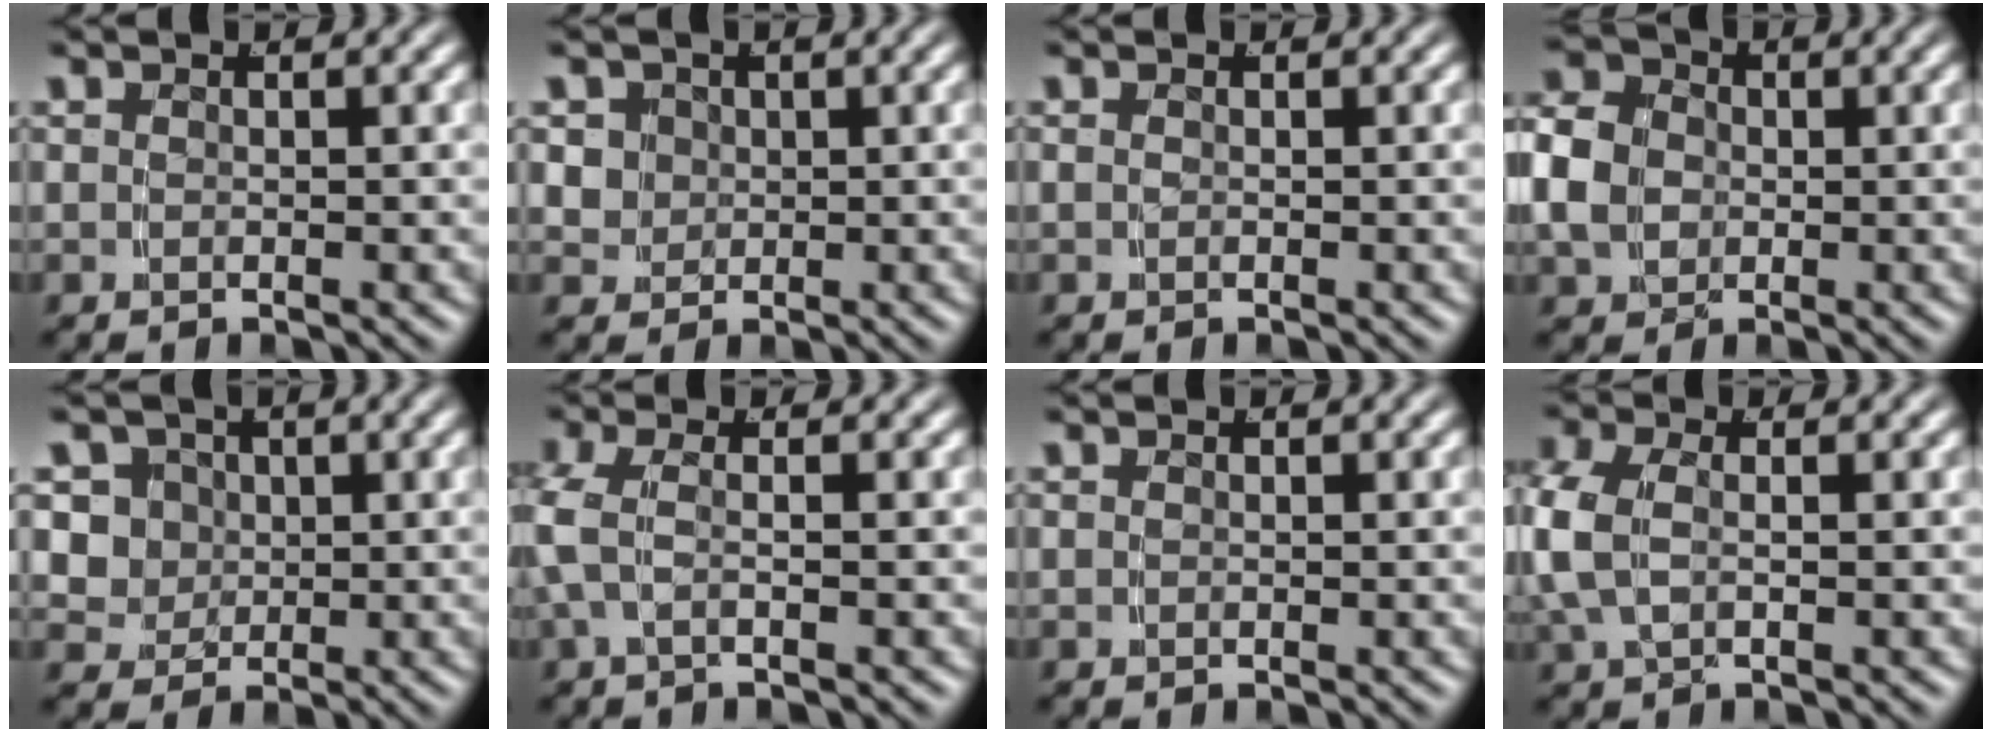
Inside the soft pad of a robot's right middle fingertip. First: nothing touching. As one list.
[{"total": 4.4, "force": [1.1, 4.0, 1.6], "torque": [-0.035, -0.011, 0.023]}, {"total": 0.0}, {"total": 5.6, "force": [0.5, 4.7, 3.0], "torque": [-0.074, -0.005, 0.008]}, {"total": 9.5, "force": [0.6, 8.8, 3.3], "torque": [-0.105, -0.038, 0.016]}, {"total": 2.5, "force": [0.1, 0.9, 2.3], "torque": [-0.064, -0.006, 0.006]}, {"total": 0.0}, {"total": 3.7, "force": [0.2, 2.4, 2.8], "torque": [-0.091, -0.012, 0.014]}]